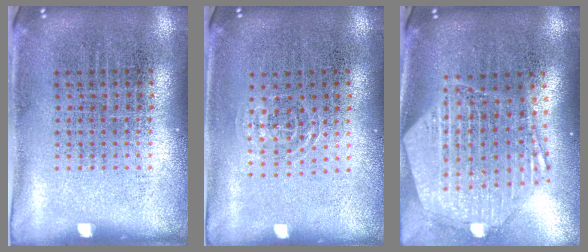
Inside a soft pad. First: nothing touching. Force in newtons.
{"total": 0.9, "press": 0.6, "slide": 0.7}
{"total": 2.8, "press": 2.3, "slide": 1.7}